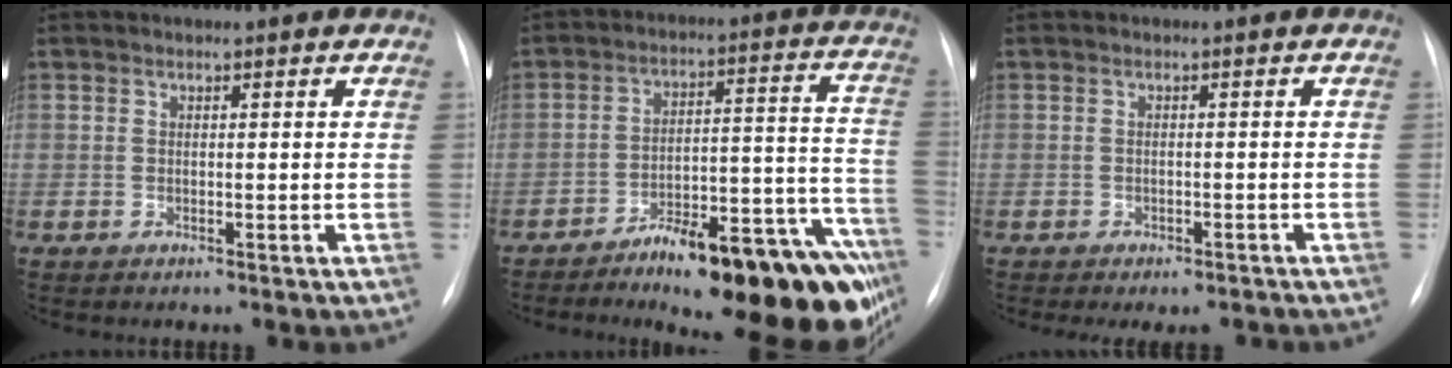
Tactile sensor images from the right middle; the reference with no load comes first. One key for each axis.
{"total": 22.5, "fx": -15.5, "fy": 5.9, "fz": 15.2, "tx": -0.108, "ty": 0.047, "tz": -0.215}
{"total": 5.2, "fx": -4.3, "fy": 2.1, "fz": 1.9, "tx": -0.017, "ty": 0.006, "tz": -0.050}